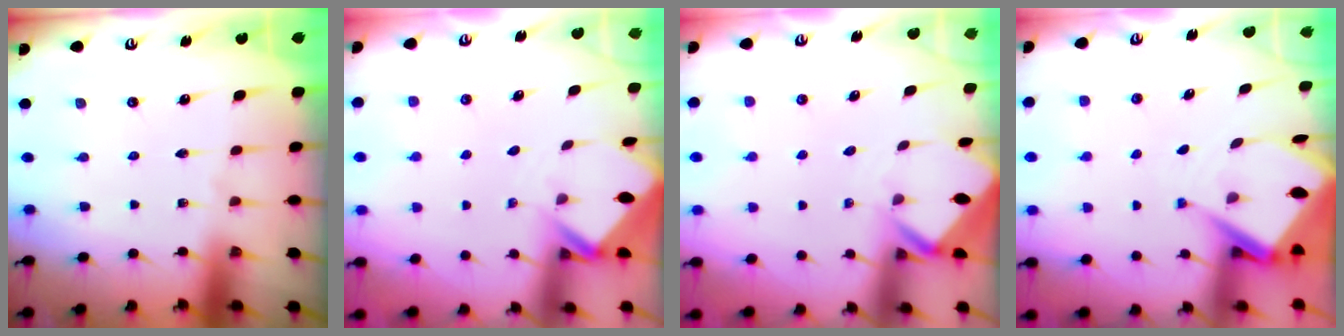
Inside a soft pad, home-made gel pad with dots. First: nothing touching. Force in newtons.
{"total": 2.6, "press": 2.6, "slide": 0.1}
{"total": 2.8, "press": 2.8, "slide": 0.2}
{"total": 8.4, "press": 8.3, "slide": 0.7}